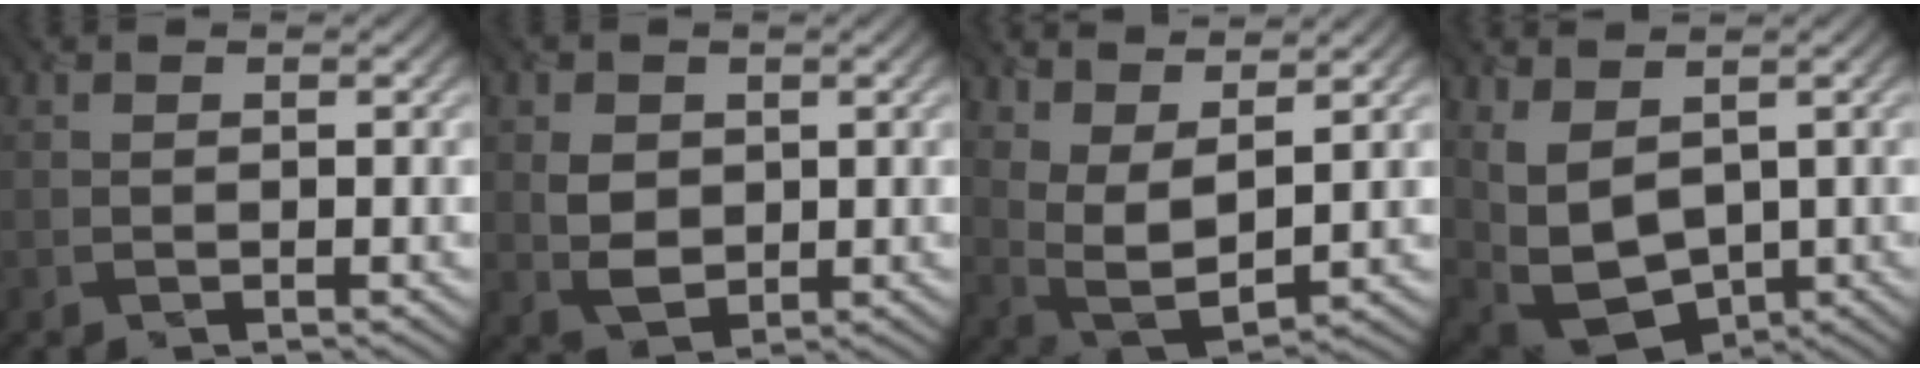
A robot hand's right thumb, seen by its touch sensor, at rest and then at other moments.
{"total": 3.8, "force": [0.6, 2.9, 2.4], "torque": [-0.054, -0.006, 0.013]}
{"total": 8.0, "force": [4.4, 3.0, 6.0], "torque": [-0.151, -0.001, 0.091]}
{"total": 7.9, "force": [1.6, 4.7, 6.1], "torque": [-0.155, -0.015, 0.041]}